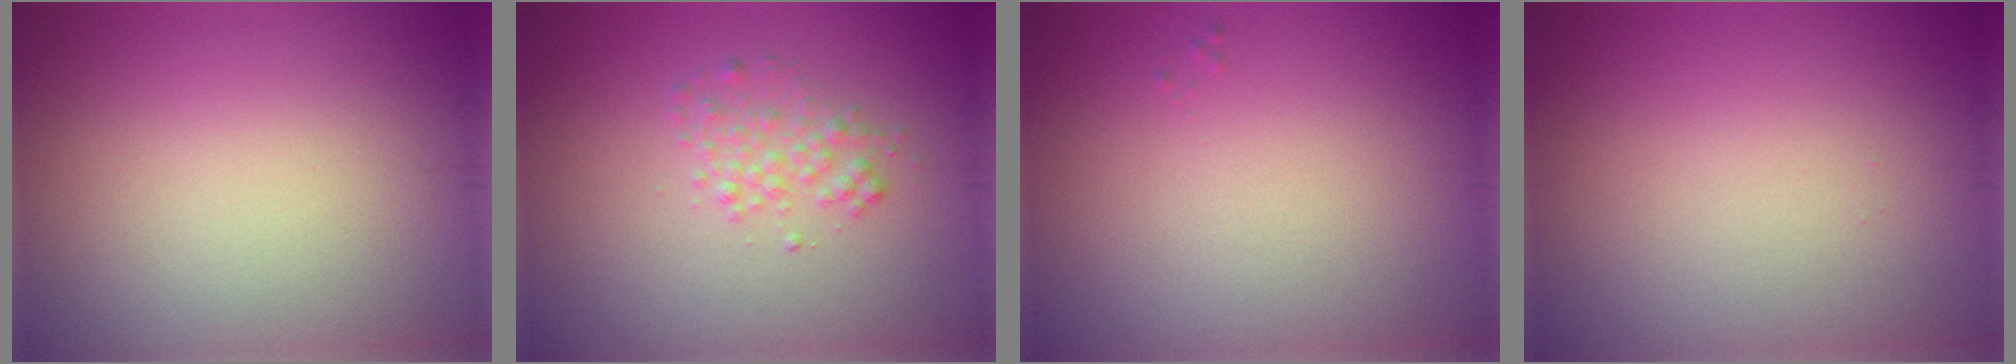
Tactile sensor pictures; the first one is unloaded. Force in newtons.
{"total": 1.7, "press": 1.7, "slide": 0.0}
{"total": 0.0}
{"total": 0.0}